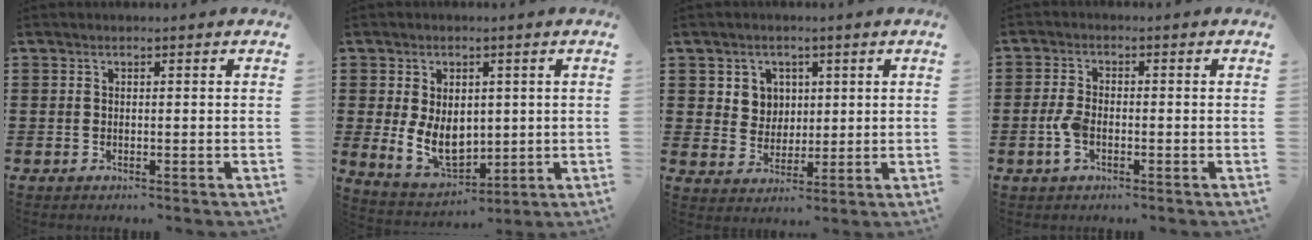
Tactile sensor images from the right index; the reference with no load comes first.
{"total": 7.6, "force": [0.0, 5.4, 5.3], "torque": [-0.090, 0.003, -0.001]}
{"total": 4.4, "force": [1.6, 4.1, 0.7], "torque": [-0.026, 0.010, 0.027]}
{"total": 3.9, "force": [-1.2, 1.9, 3.2], "torque": [-0.085, -0.006, -0.028]}